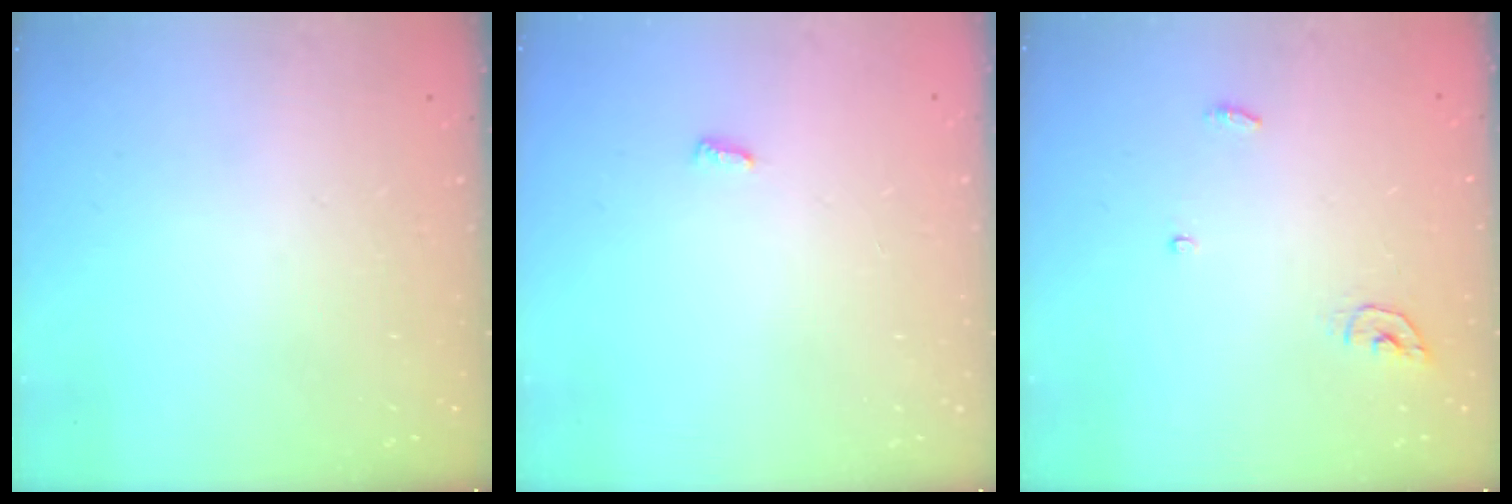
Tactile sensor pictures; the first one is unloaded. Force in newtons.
{"total": 2.8, "press": 2.8, "slide": 0.4}
{"total": 4.3, "press": 4.3, "slide": 0.3}